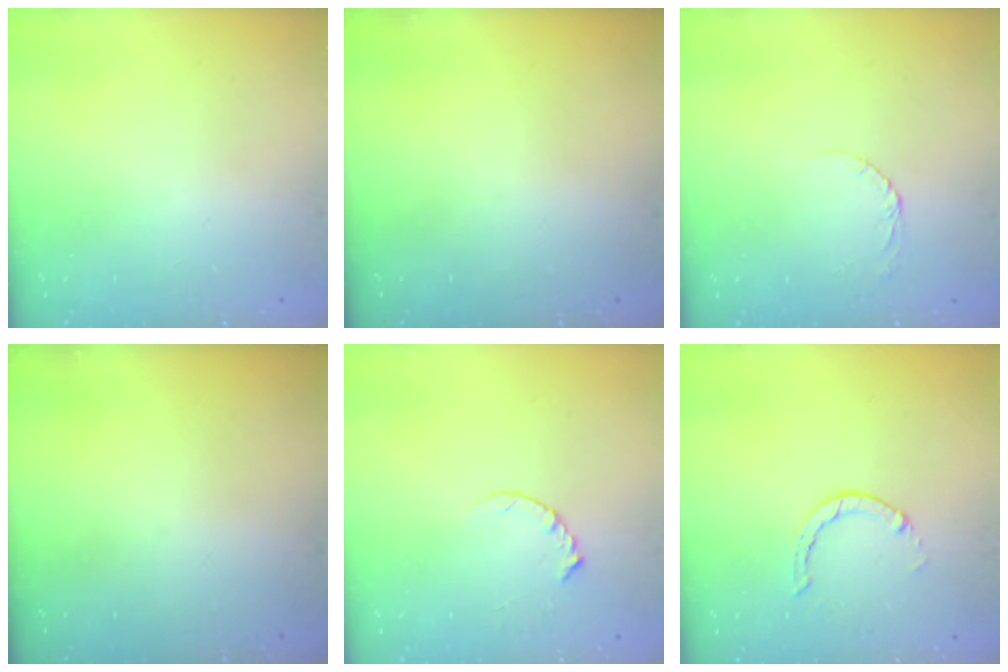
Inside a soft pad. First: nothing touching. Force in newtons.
{"total": 0.0}
{"total": 2.6, "press": 2.6, "slide": 0.1}
{"total": 0.0}
{"total": 2.8, "press": 2.8, "slide": 0.4}
{"total": 1.3, "press": 1.2, "slide": 0.3}